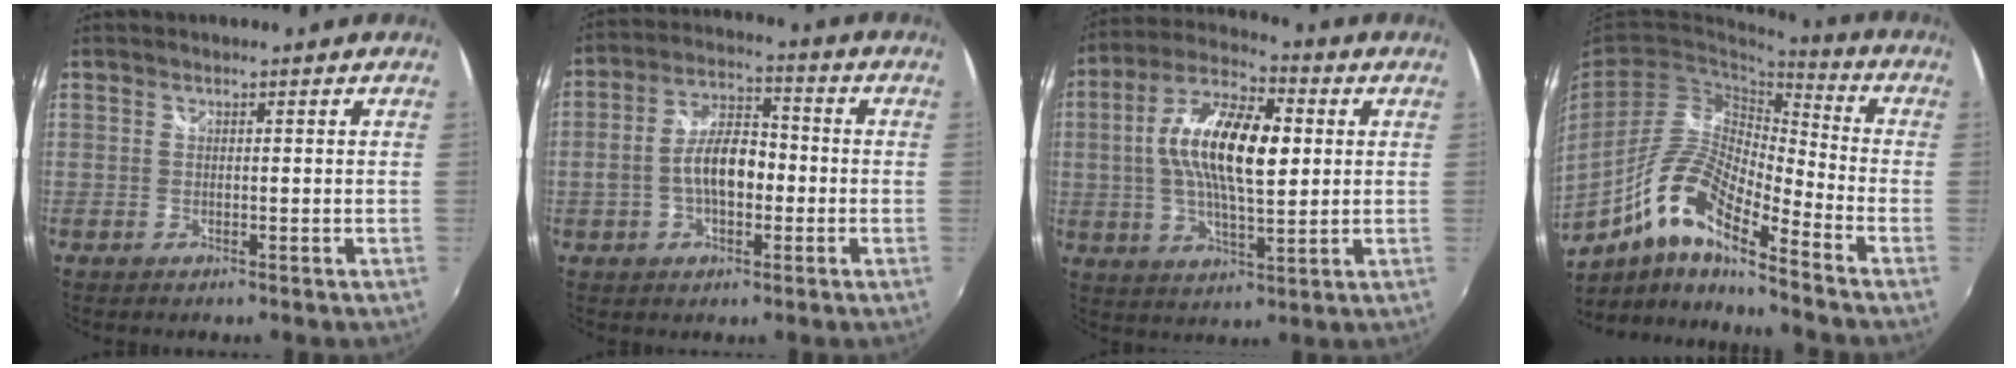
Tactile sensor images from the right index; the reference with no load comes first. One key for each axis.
{"total": 9.2, "fx": -1.8, "fy": 4.7, "fz": 7.8, "tx": -0.145, "ty": 0.017, "tz": -0.029}
{"total": 15.5, "fx": 1.9, "fy": 6.0, "fz": 14.2, "tx": -0.270, "ty": 0.016, "tz": 0.025}
{"total": 14.2, "fx": -8.3, "fy": 3.3, "fz": 11.0, "tx": -0.208, "ty": -0.008, "tz": -0.169}